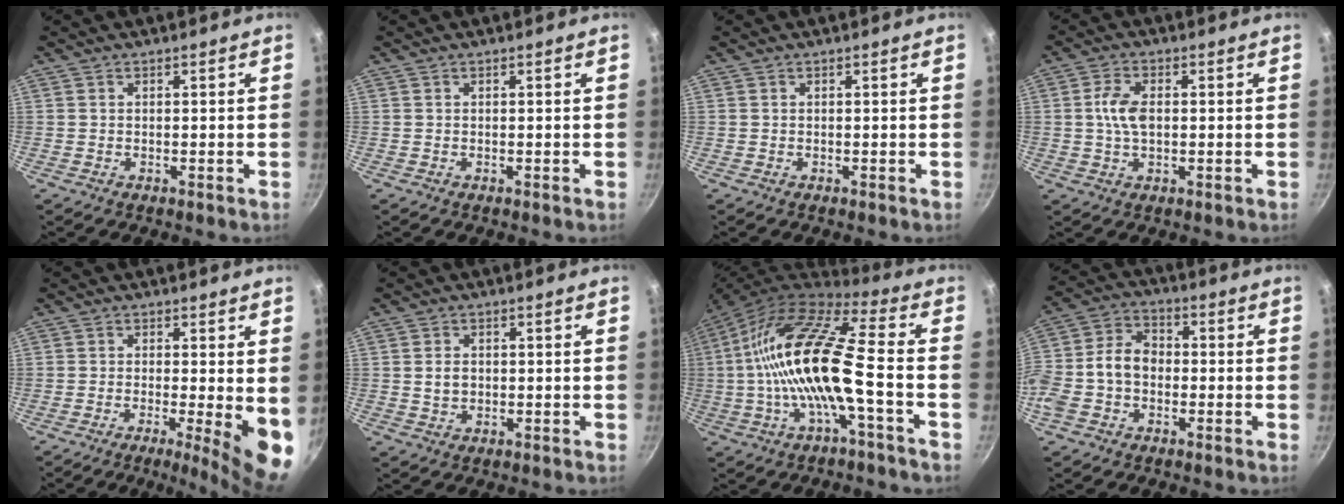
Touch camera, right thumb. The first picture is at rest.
{"total": 0.0}
{"total": 0.0}
{"total": 5.6, "force": [0.4, 3.2, 4.6], "torque": [-0.084, 0.009, 0.002]}
{"total": 8.8, "force": [-1.4, 1.8, 8.5], "torque": [-0.108, -0.008, -0.017]}
{"total": 2.9, "force": [0.1, 2.2, 1.8], "torque": [-0.023, 0.002, 0.004]}
{"total": 17.9, "force": [-2.9, 4.3, 17.1], "torque": [-0.321, 0.040, -0.065]}
{"total": 11.0, "force": [-1.9, 8.1, 7.3], "torque": [-0.126, 0.038, -0.052]}